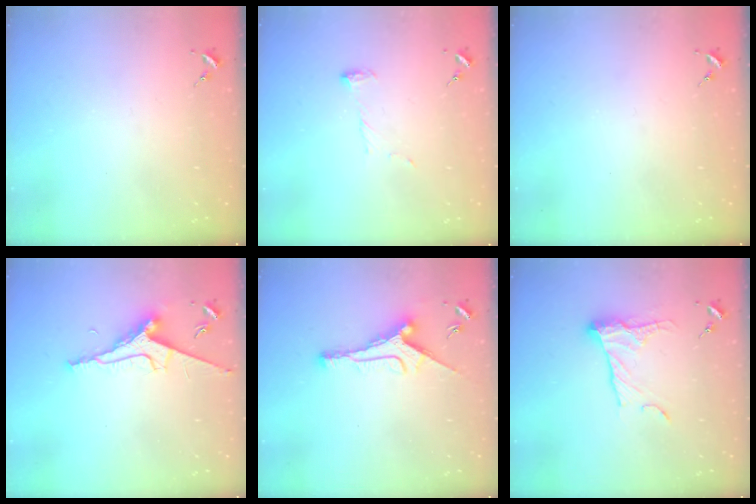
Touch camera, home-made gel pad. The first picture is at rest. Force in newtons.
{"total": 6.6, "press": 6.6, "slide": 0.4}
{"total": 0.0}
{"total": 9.0, "press": 9.0, "slide": 1.2}
{"total": 10.4, "press": 10.3, "slide": 0.4}
{"total": 13.1, "press": 13.1, "slide": 0.9}